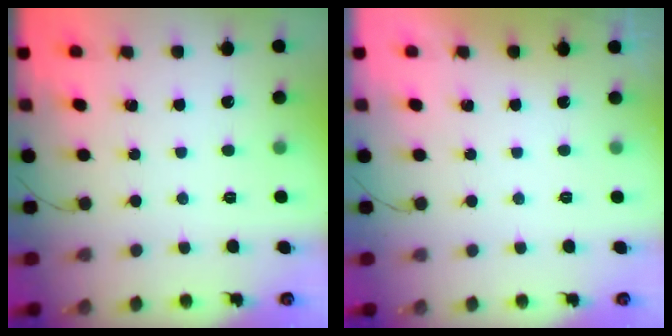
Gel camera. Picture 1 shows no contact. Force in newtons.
{"total": 0.0}